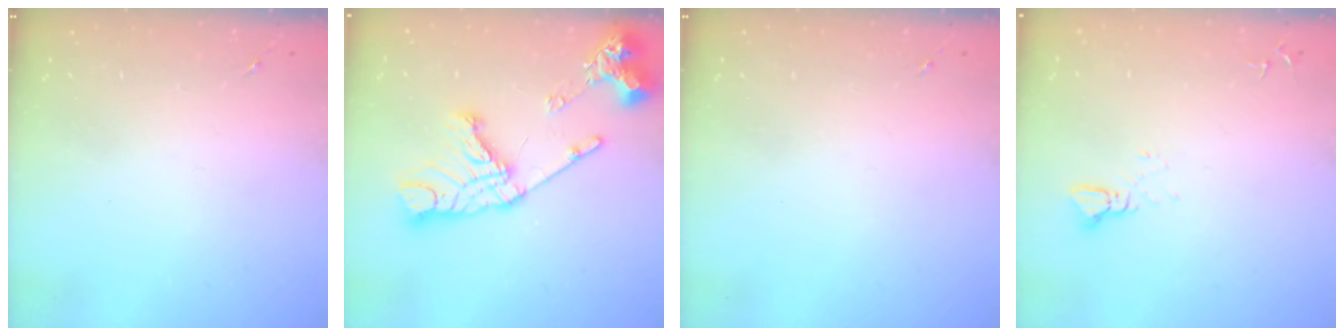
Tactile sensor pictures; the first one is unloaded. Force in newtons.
{"total": 20.9, "press": 20.8, "slide": 2.3}
{"total": 0.0}
{"total": 2.2, "press": 2.2, "slide": 0.1}